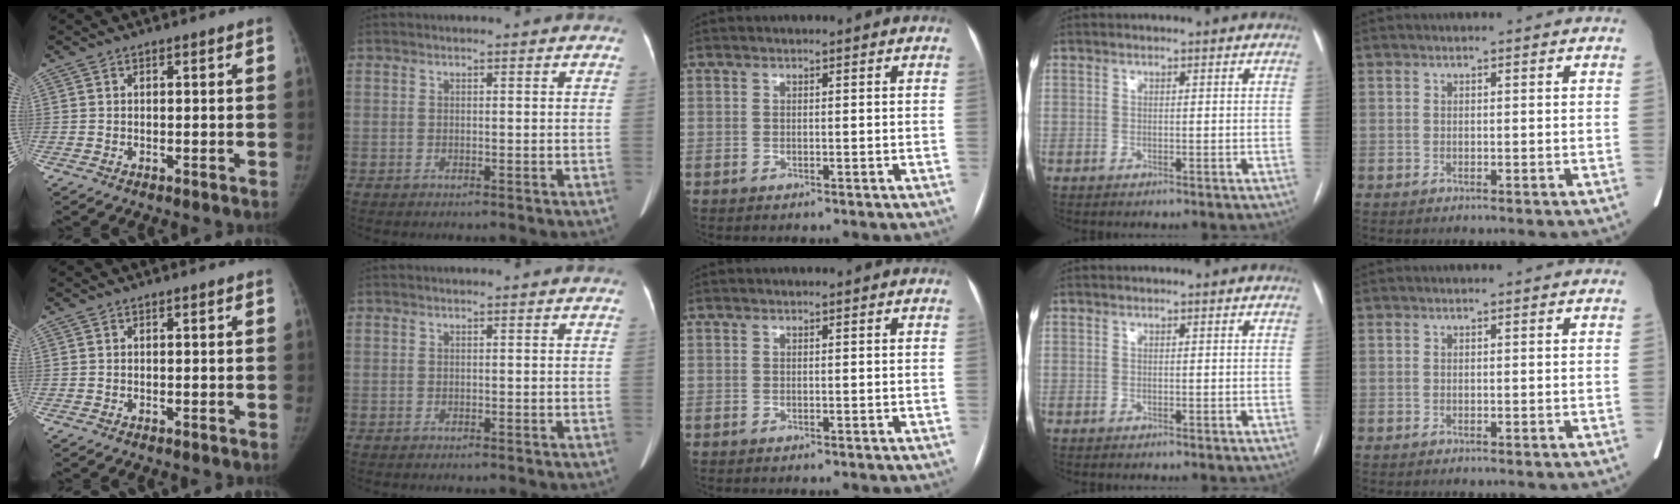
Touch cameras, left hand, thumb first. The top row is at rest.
{}